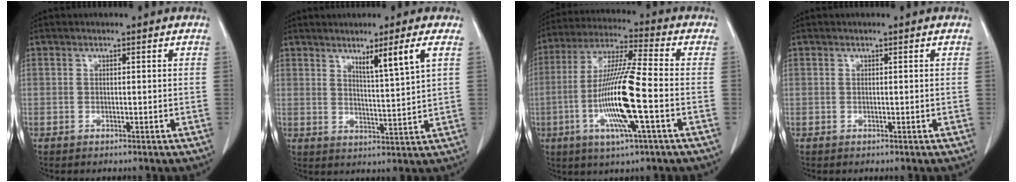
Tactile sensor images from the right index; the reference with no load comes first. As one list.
[{"total": 5.8, "force": [3.1, -1.2, 4.7], "torque": [-0.080, -0.015, 0.056]}, {"total": 14.5, "force": [-3.6, 0.4, 14.0], "torque": [-0.283, -0.009, -0.073]}, {"total": 0.0}]